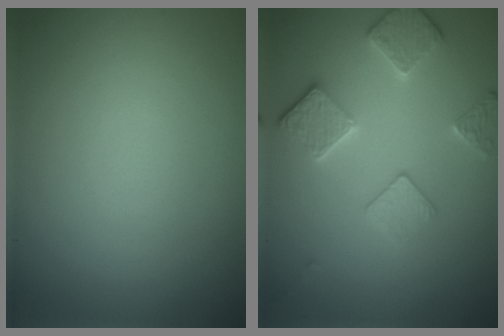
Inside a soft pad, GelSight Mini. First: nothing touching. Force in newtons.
{"total": 3.4, "press": 3.2, "slide": 1.2}